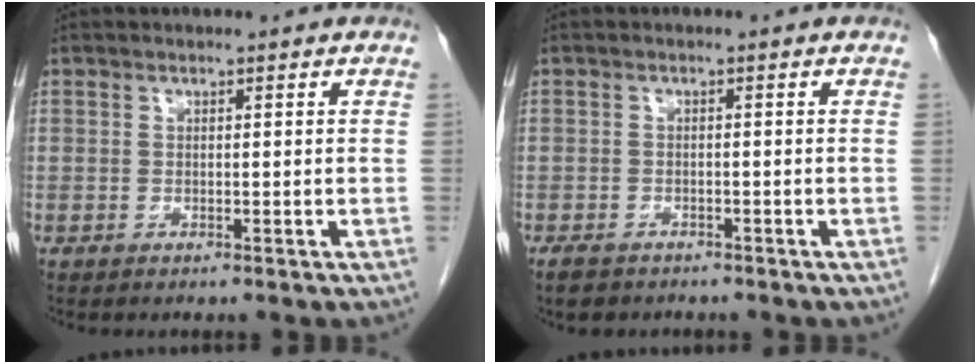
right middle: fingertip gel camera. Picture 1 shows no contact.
{"total": 3.6, "force": [-2.9, 1.7, 1.3], "torque": [-0.028, -0.003, -0.039]}